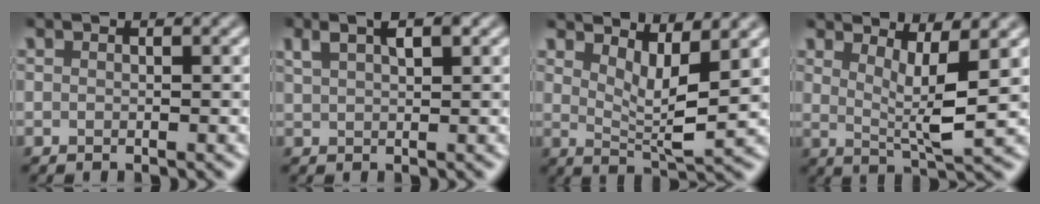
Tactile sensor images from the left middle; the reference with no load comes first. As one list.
[{"total": 2.8, "force": [1.6, 1.0, 2.1], "torque": [-0.040, 0.007, 0.030]}, {"total": 4.3, "force": [2.2, 1.1, 3.5], "torque": [-0.062, -0.016, 0.043]}, {"total": 4.4, "force": [1.8, 0.9, 3.9], "torque": [-0.064, -0.012, 0.034]}]